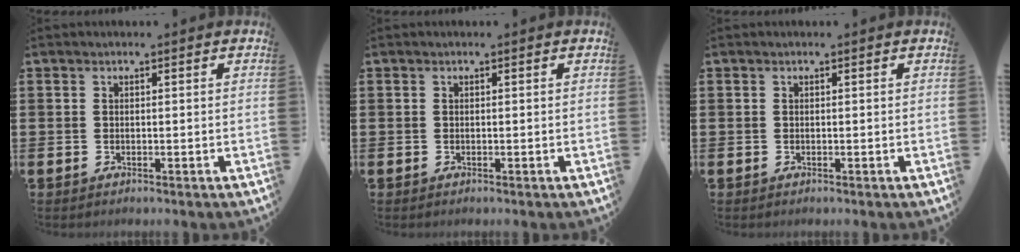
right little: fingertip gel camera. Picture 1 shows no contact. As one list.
[{"total": 0.0}, {"total": 0.0}]